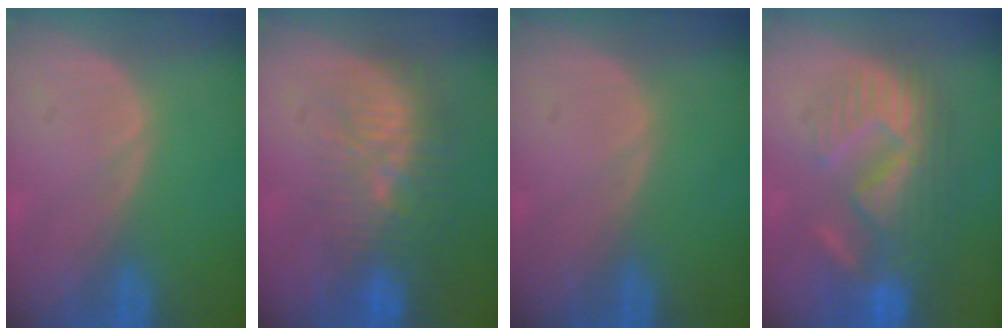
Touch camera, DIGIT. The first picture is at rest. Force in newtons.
{"total": 9.7, "press": 9.0, "slide": 3.6}
{"total": 0.0}
{"total": 9.6, "press": 9.4, "slide": 2.2}